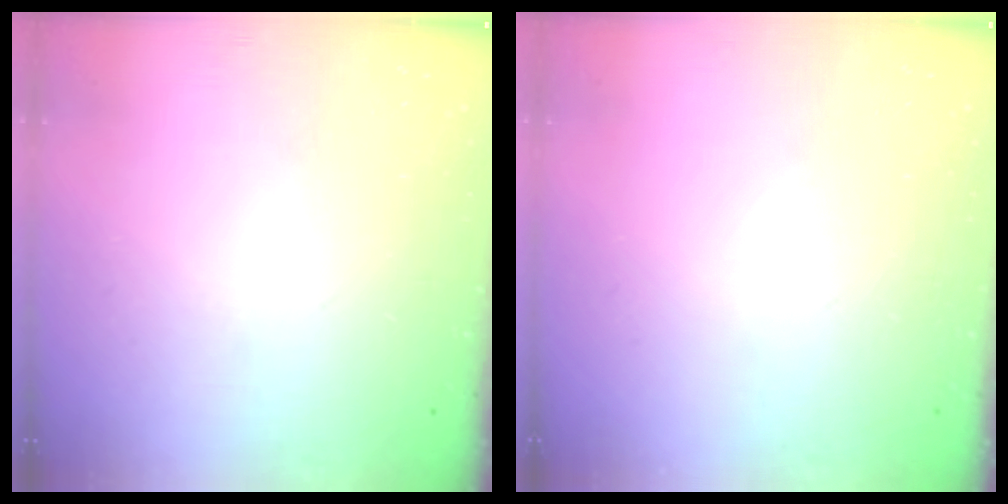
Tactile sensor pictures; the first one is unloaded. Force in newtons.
{"total": 0.0}